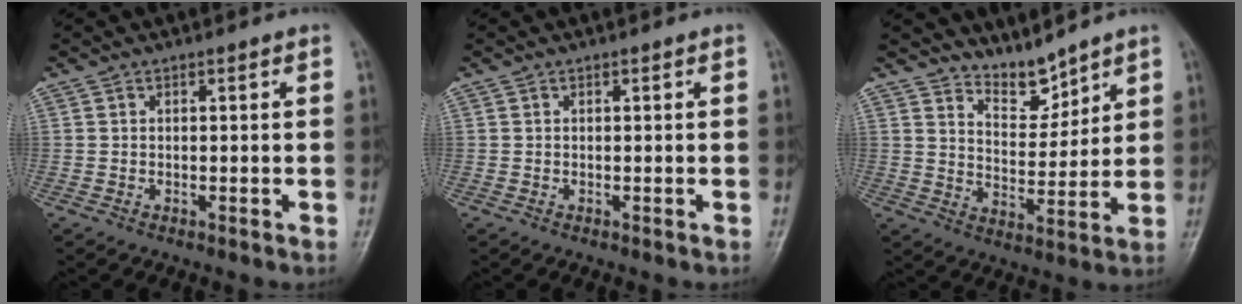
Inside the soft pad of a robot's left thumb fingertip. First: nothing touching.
{"total": 0.0}
{"total": 6.2, "force": [5.8, 2.0, 1.1], "torque": [0.004, -0.058, 0.115]}